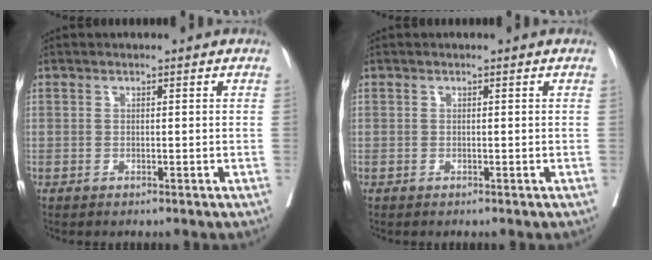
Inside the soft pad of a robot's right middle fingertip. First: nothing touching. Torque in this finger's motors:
{"motor_torque": [-0.14, 0.07, -0.02, 0.00]}